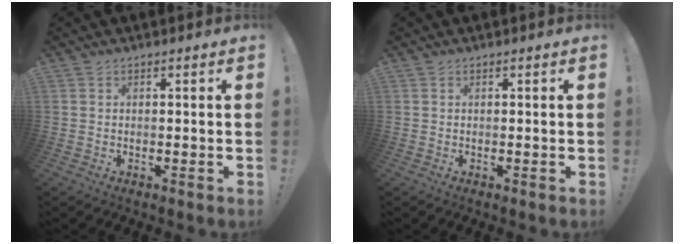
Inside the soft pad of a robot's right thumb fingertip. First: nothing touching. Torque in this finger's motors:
{"motor_torque": [-0.02, -0.02, 0.03, -0.05, 0.01]}